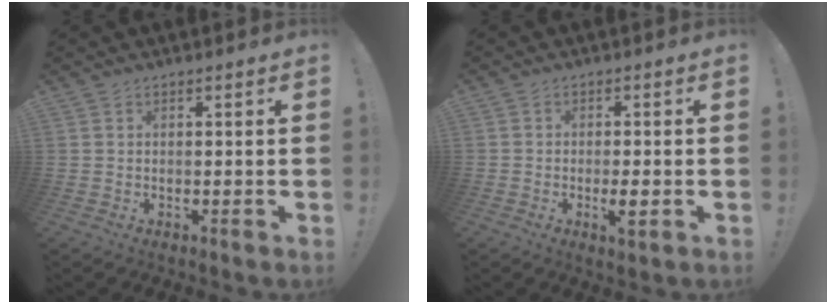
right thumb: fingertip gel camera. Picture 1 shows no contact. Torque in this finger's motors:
{"motor_torque": [2.05, -0.14, -0.63, -2.14, 0.04]}